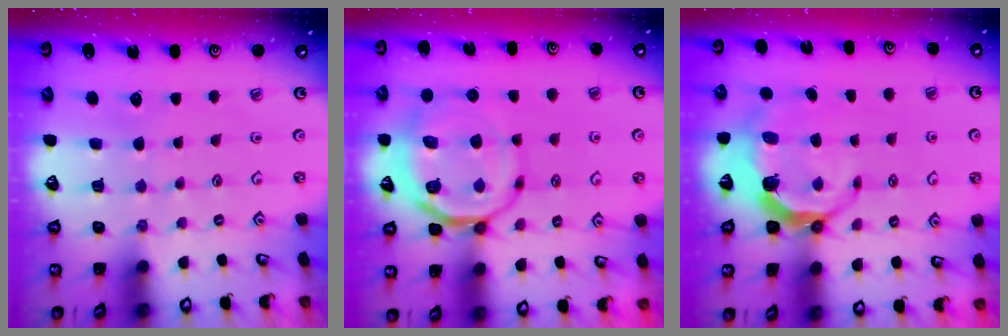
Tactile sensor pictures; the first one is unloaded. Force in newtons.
{"total": 11.2, "press": 10.9, "slide": 2.3}
{"total": 5.5, "press": 4.1, "slide": 3.7}